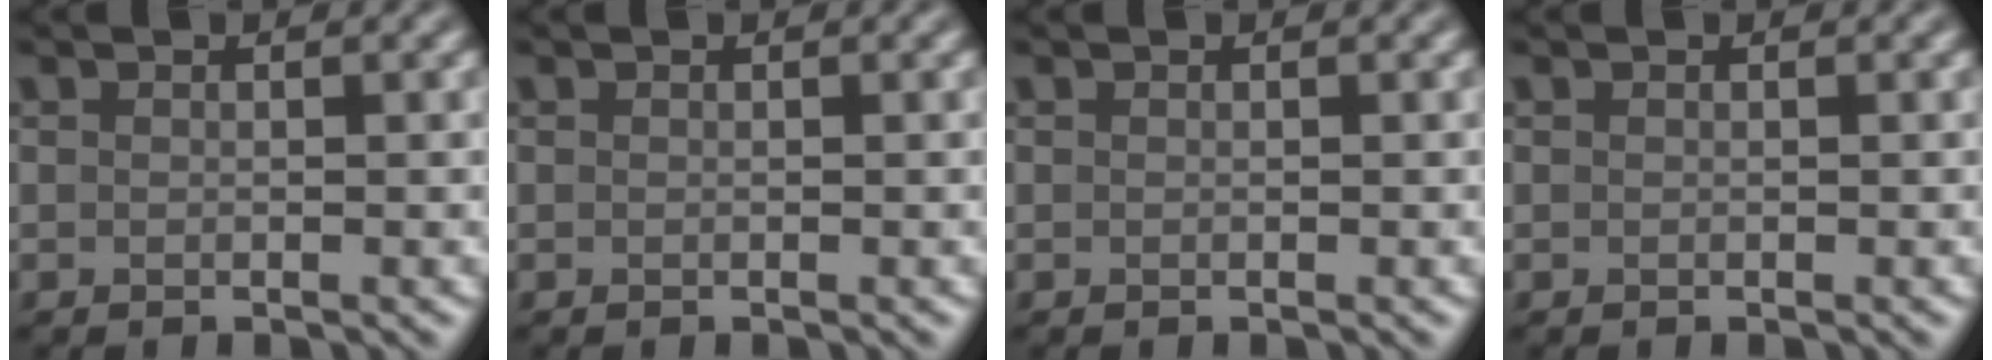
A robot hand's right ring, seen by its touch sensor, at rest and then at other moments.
{"total": 0.0}
{"total": 0.0}
{"total": 0.0}